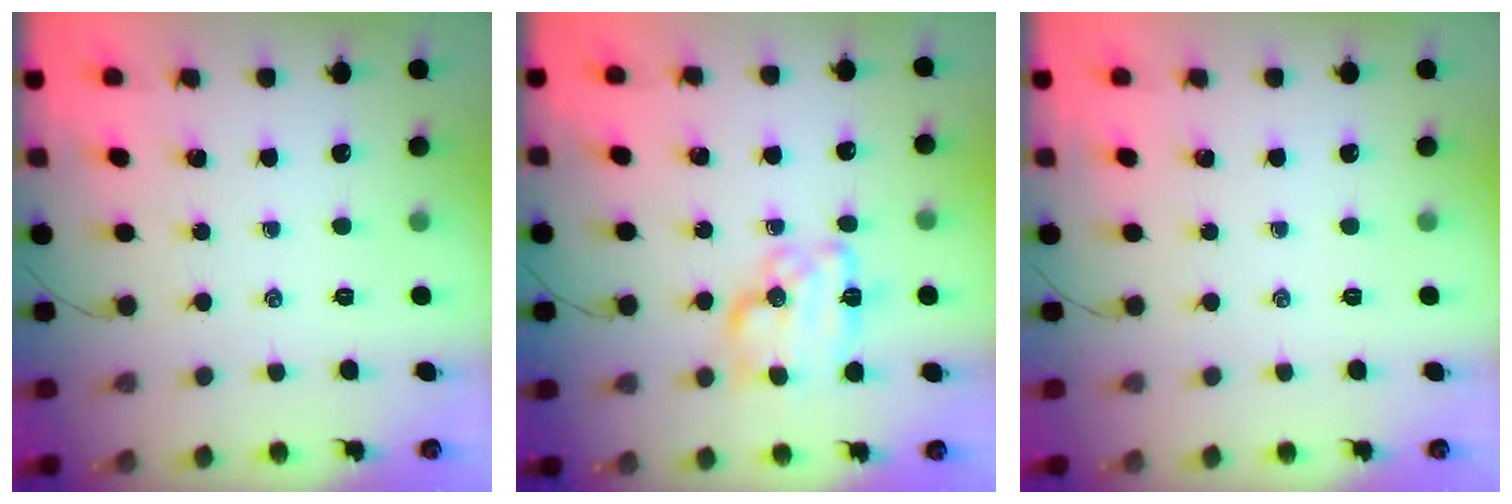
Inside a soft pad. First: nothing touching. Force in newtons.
{"total": 12.0, "press": 12.0, "slide": 0.4}
{"total": 0.0}